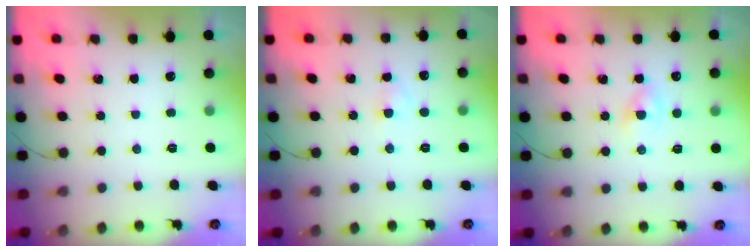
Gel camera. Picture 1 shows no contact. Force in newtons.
{"total": 1.9, "press": 1.7, "slide": 0.8}
{"total": 2.2, "press": 2.0, "slide": 1.0}